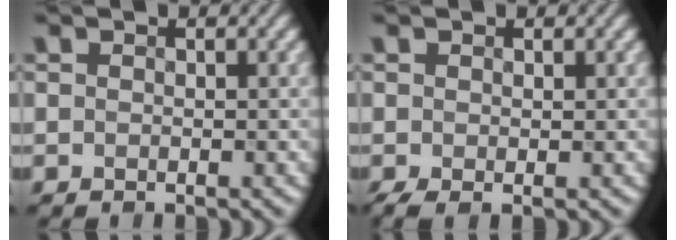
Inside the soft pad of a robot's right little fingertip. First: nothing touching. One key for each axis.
{"total": 1.6, "fx": -0.6, "fy": 0.7, "fz": 1.3, "tx": -0.034, "ty": -0.003, "tz": -0.013}